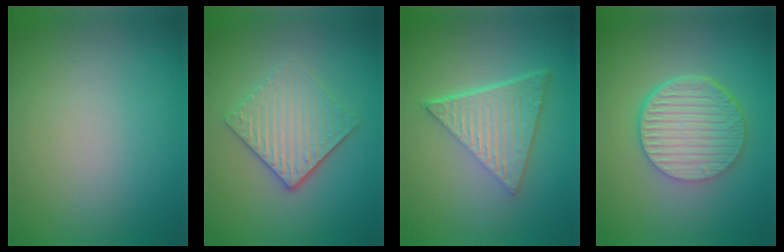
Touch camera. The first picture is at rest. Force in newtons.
{"total": 4.1, "press": 3.4, "slide": 2.3}
{"total": 6.8, "press": 4.5, "slide": 5.0}
{"total": 6.6, "press": 4.6, "slide": 4.8}